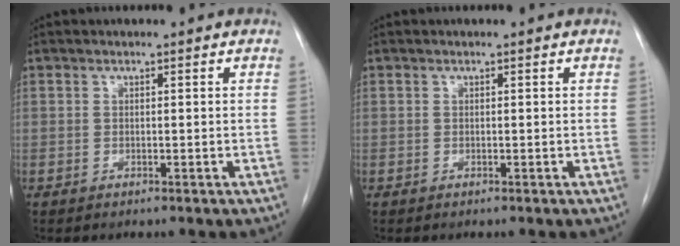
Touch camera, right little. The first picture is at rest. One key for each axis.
{"total": 0.0}